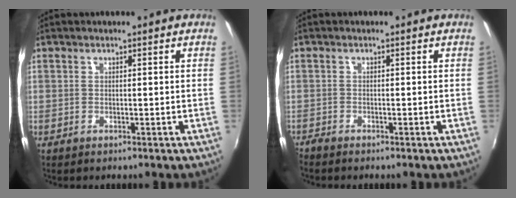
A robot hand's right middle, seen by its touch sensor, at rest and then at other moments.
{"total": 1.3, "force": [-1.2, 0.1, 0.3], "torque": [-0.009, -0.006, -0.026]}